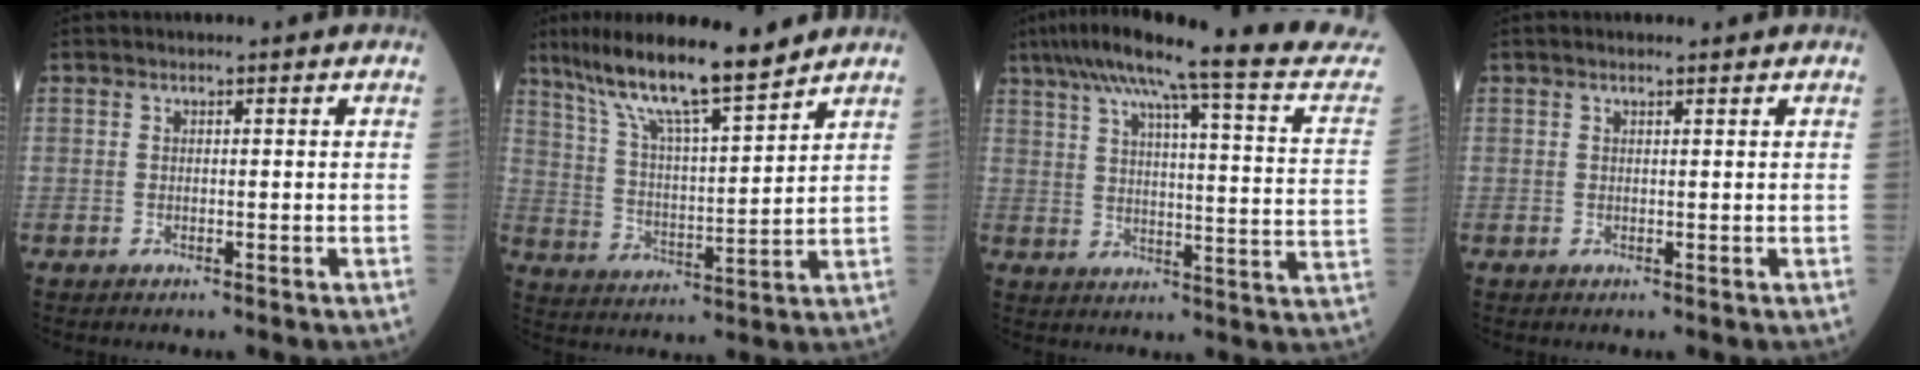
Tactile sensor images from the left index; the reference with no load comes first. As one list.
[{"total": 13.9, "force": [11.3, 1.0, 8.0], "torque": [-0.146, 0.006, 0.202]}, {"total": 24.1, "force": [20.4, -0.4, 12.8], "torque": [-0.197, -0.034, 0.254]}, {"total": 1.0, "force": [0.8, 0.1, 0.7], "torque": [-0.015, 0.008, 0.012]}]